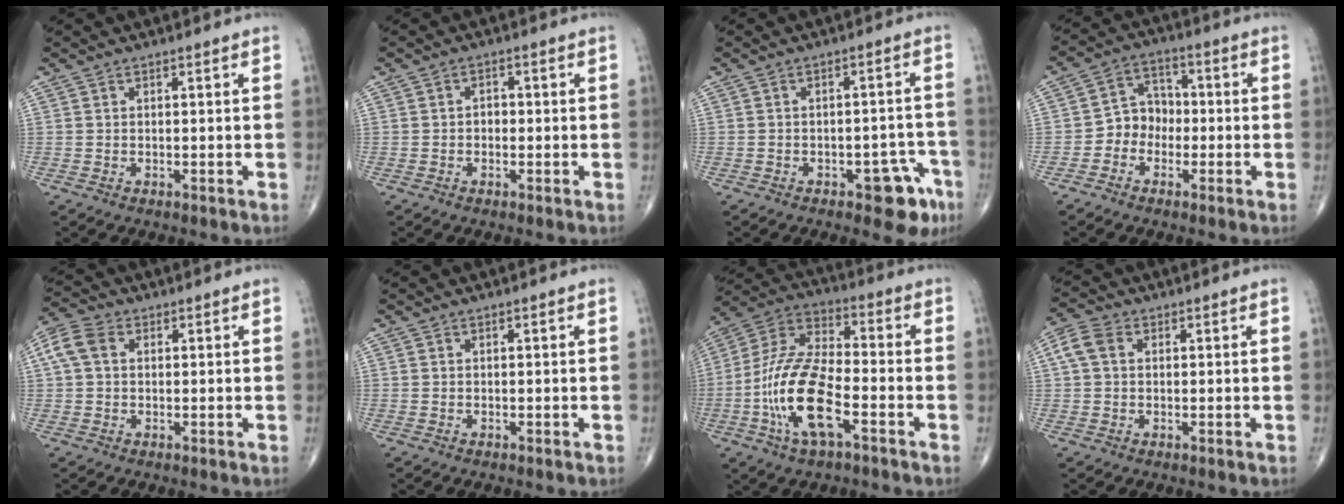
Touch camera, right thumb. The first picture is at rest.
{"total": 1.9, "force": [-0.2, 1.5, 1.2], "torque": [-0.008, 0.007, -0.007]}
{"total": 7.2, "force": [-4.1, 3.4, 4.8], "torque": [-0.025, 0.031, -0.049]}
{"total": 6.2, "force": [-1.9, 5.2, 2.7], "torque": [-0.014, 0.031, -0.048]}
{"total": 5.9, "force": [1.3, 4.2, 3.9], "torque": [-0.093, 0.021, 0.021]}
{"total": 0.0}
{"total": 16.7, "force": [-5.6, 6.7, 14.2], "torque": [-0.291, 0.033, -0.107]}
{"total": 4.7, "force": [1.0, 3.4, 3.1], "torque": [-0.073, 0.016, 0.016]}